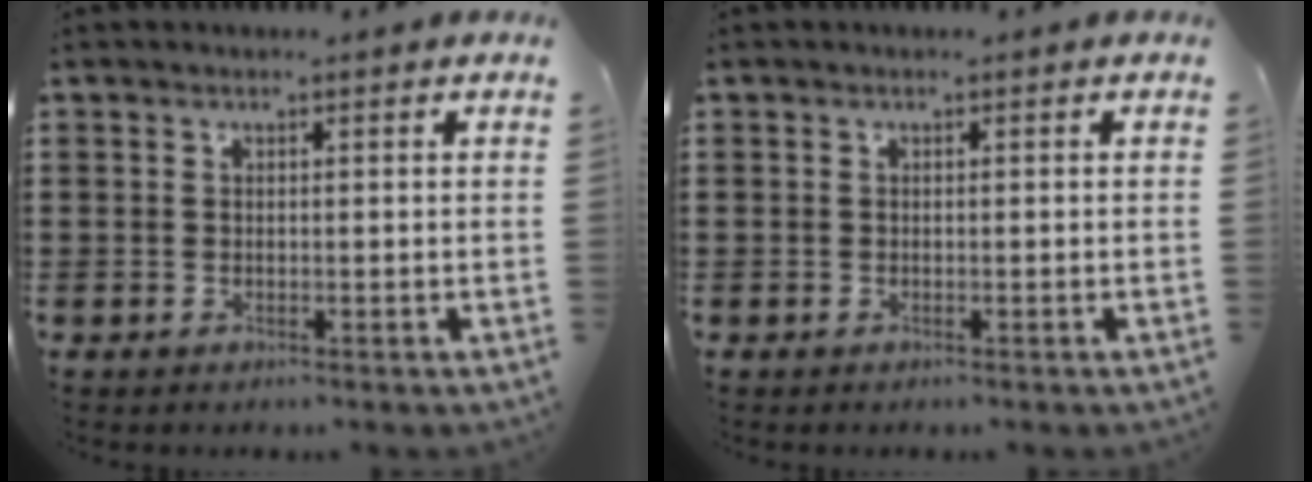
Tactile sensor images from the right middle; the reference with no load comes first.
{"total": 0.0}